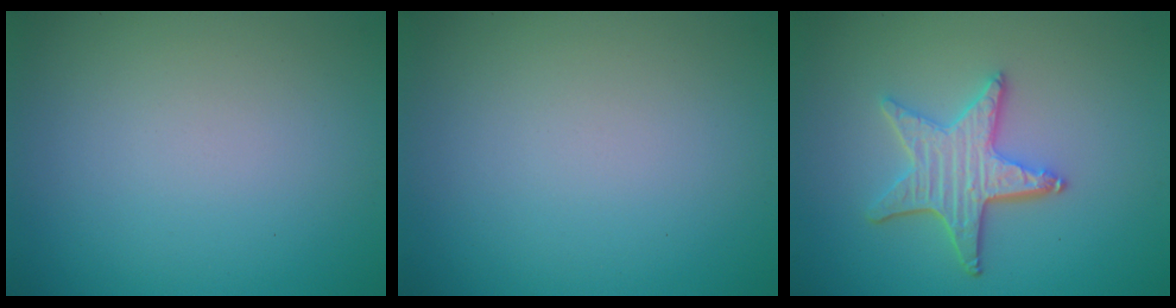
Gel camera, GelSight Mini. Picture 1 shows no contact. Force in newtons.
{"total": 0.0}
{"total": 4.3, "press": 3.7, "slide": 2.3}